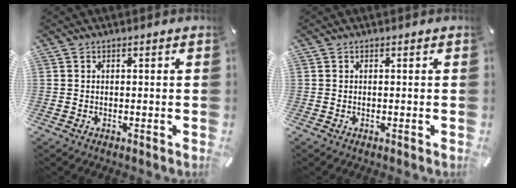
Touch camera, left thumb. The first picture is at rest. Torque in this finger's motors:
{"motor_torque": [0.00, 0.00, 0.01, 0.01, 0.00]}